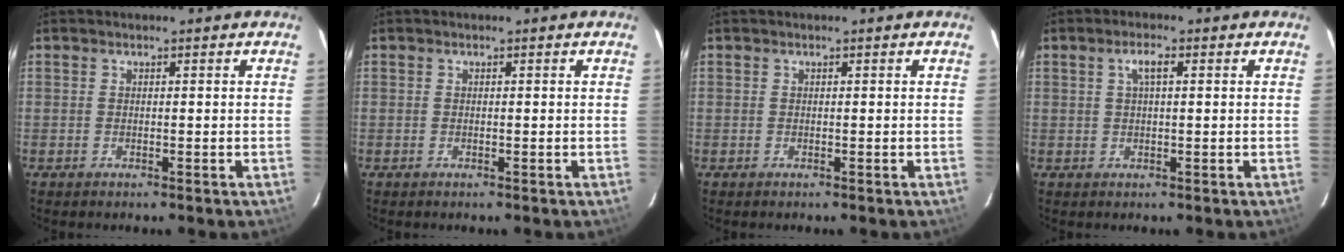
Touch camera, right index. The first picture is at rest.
{"total": 0.0}
{"total": 0.0}
{"total": 2.6, "force": [0.8, 0.7, 2.4], "torque": [-0.048, 0.008, 0.016]}